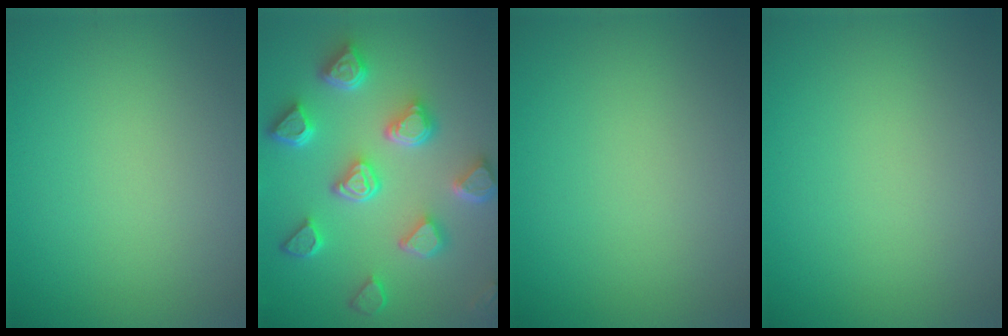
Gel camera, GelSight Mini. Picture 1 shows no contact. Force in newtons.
{"total": 6.9, "press": 5.7, "slide": 3.9}
{"total": 0.0}
{"total": 0.0}